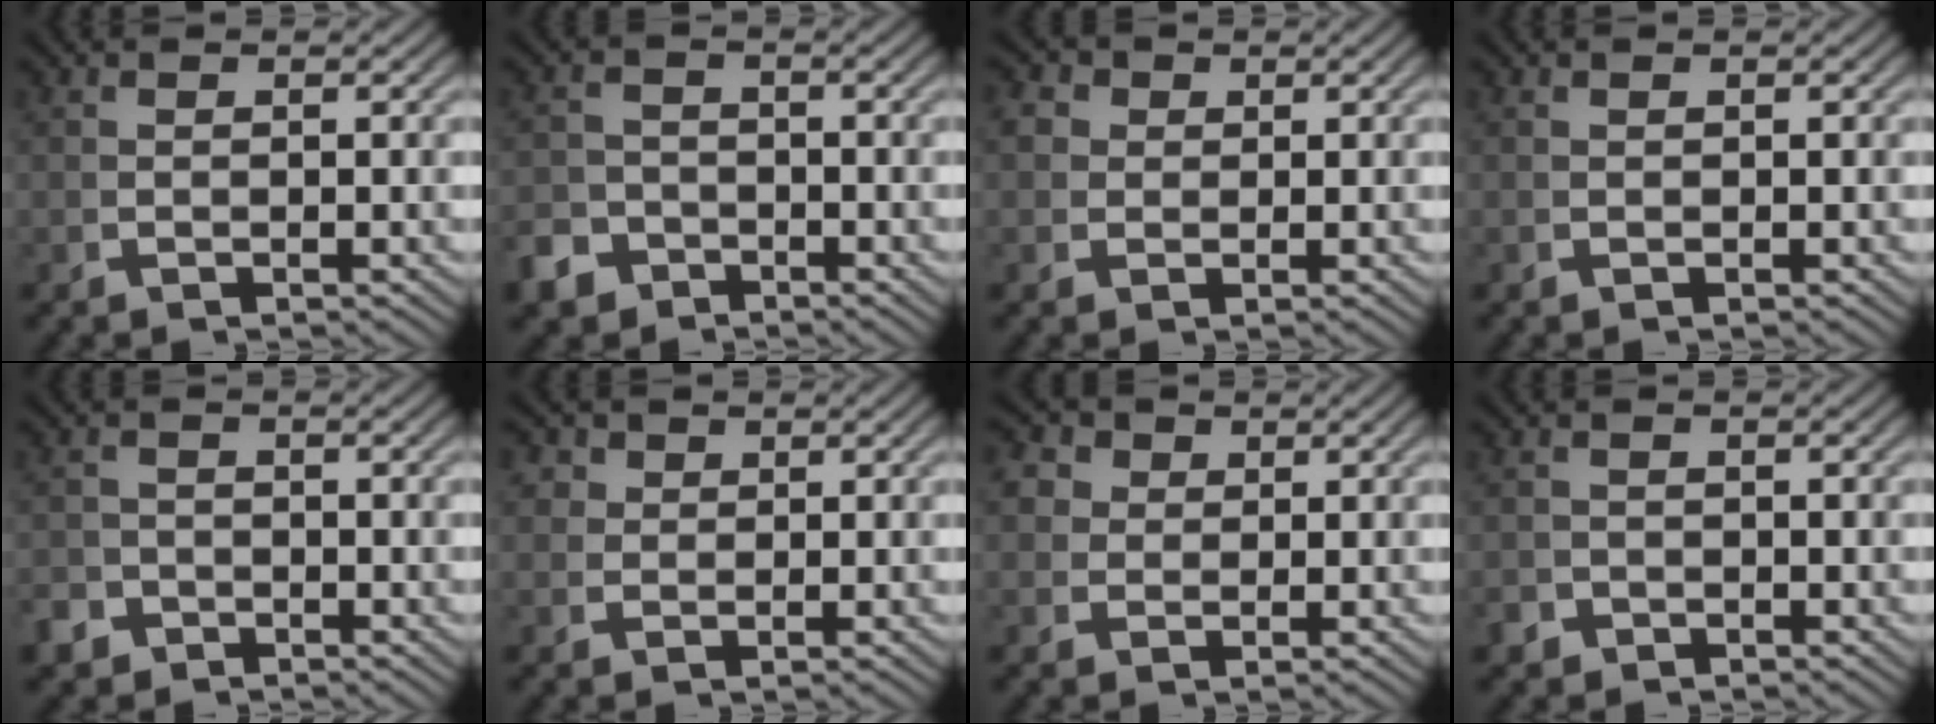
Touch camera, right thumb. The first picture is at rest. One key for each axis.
{"total": 3.8, "fx": -3.0, "fy": 2.3, "fz": 0.3, "tx": -0.002, "ty": -0.015, "tz": -0.048}
{"total": 3.8, "fx": 1.3, "fy": 3.2, "fz": 1.5, "tx": -0.038, "ty": -0.004, "tz": 0.022}
{"total": 0.0}
{"total": 2.2, "fx": -1.9, "fy": 1.2, "fz": -0.1, "tx": 0.004, "ty": -0.013, "tz": -0.029}
{"total": 3.0, "fx": 1.5, "fy": 2.4, "fz": 1.1, "tx": -0.030, "ty": -0.004, "tz": 0.028}
{"total": 4.8, "fx": 1.7, "fy": 4.1, "fz": 2.0, "tx": -0.050, "ty": -0.004, "tz": 0.027}
{"total": 1.3, "fx": -1.1, "fy": 0.6, "fz": -0.2, "tx": 0.005, "ty": -0.007, "tz": -0.018}